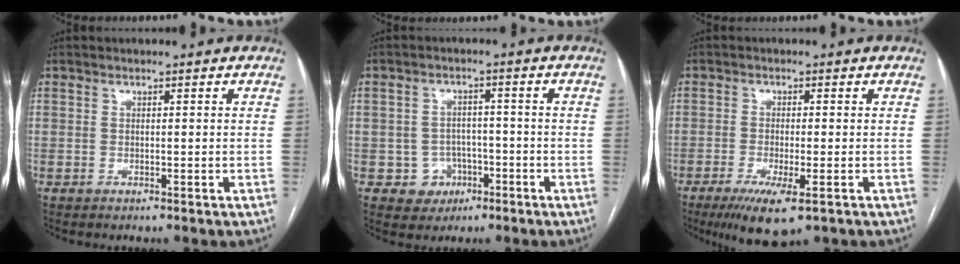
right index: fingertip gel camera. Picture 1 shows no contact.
{"total": 4.9, "force": [-1.9, 4.5, 0.3], "torque": [0.005, 0.015, -0.021]}
{"total": 7.2, "force": [-3.9, 1.2, 6.0], "torque": [-0.103, -0.020, -0.062]}